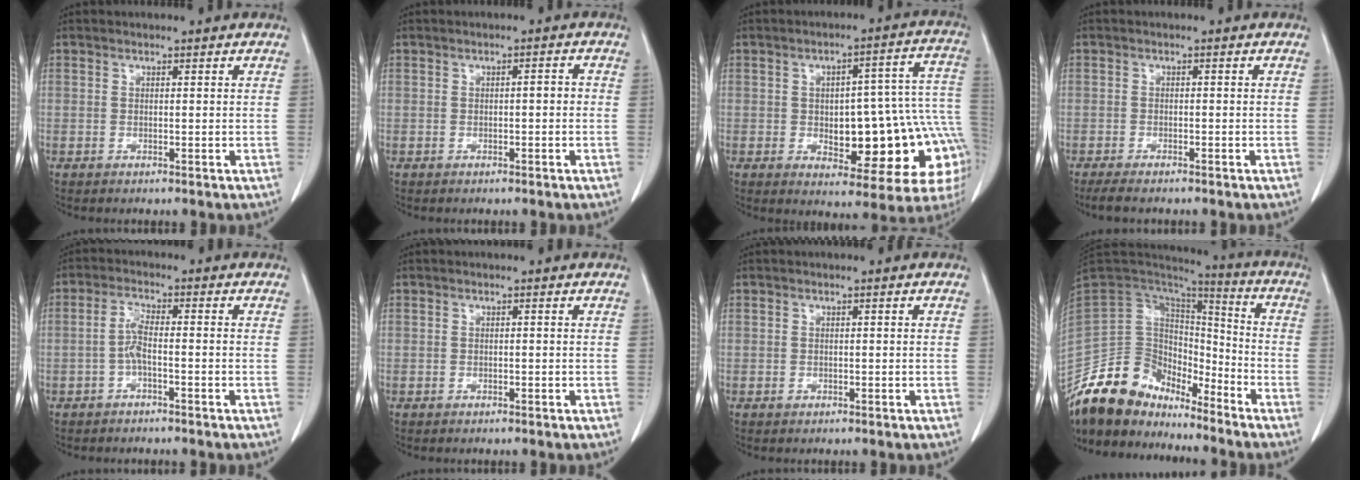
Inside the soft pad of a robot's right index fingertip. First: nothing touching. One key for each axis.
{"total": 1.7, "fx": -0.3, "fy": 0.5, "fz": 1.6, "tx": -0.020, "ty": 0.006, "tz": -0.005}
{"total": 19.8, "fx": -3.5, "fy": 6.5, "fz": 18.4, "tx": -0.160, "ty": 0.043, "tz": -0.022}
{"total": 3.3, "fx": -2.7, "fy": 0.5, "fz": 1.9, "tx": -0.034, "ty": -0.008, "tz": -0.044}
{"total": 3.2, "fx": -1.2, "fy": 0.5, "fz": 2.9, "tx": -0.060, "ty": 0.004, "tz": -0.027}
{"total": 0.0}
{"total": 0.6, "fx": -0.2, "fy": 0.4, "fz": 0.3, "tx": -0.003, "ty": 0.001, "tz": -0.005}
{"total": 15.0, "fx": -12.9, "fy": 6.6, "fz": 3.8, "tx": -0.059, "ty": 0.056, "tz": -0.240}